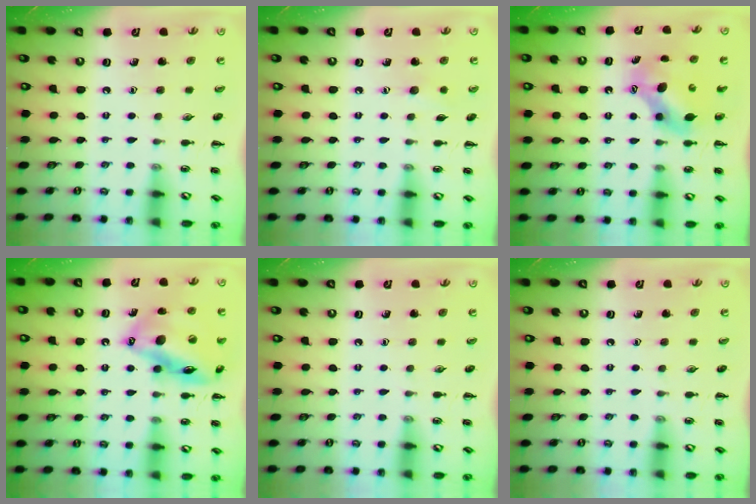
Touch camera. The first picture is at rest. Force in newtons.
{"total": 4.3, "press": 4.2, "slide": 1.0}
{"total": 7.3, "press": 7.1, "slide": 1.6}
{"total": 17.9, "press": 17.5, "slide": 4.1}
{"total": 0.0}
{"total": 0.0}